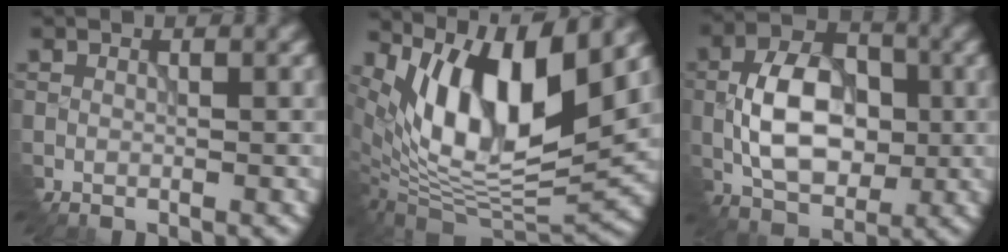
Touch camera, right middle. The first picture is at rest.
{"total": 12.3, "force": [5.3, 4.4, 10.2], "torque": [-0.176, 0.000, 0.098]}
{"total": 7.8, "force": [-1.0, 4.8, 6.0], "torque": [-0.114, 0.005, -0.023]}